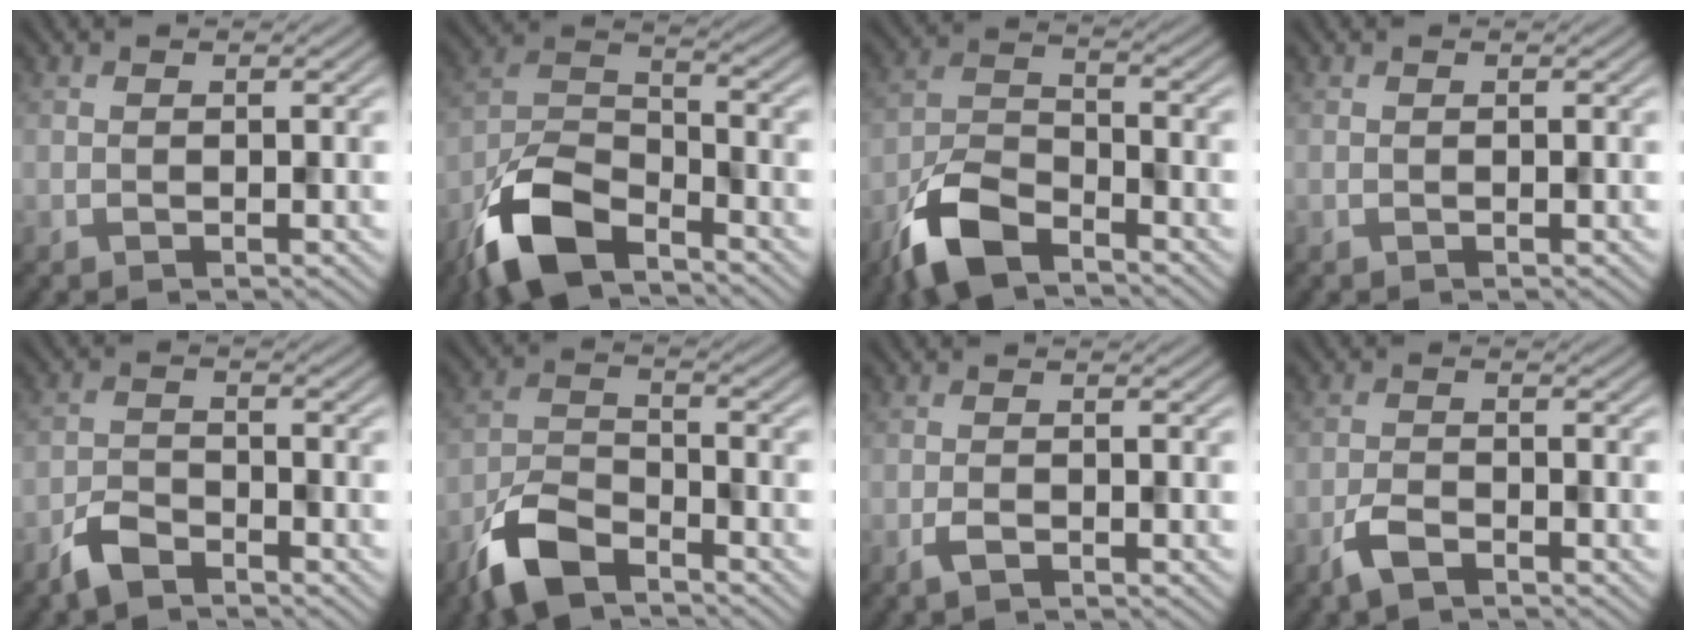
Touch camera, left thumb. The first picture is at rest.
{"total": 11.1, "force": [-7.6, 4.5, 6.7], "torque": [-0.134, -0.007, -0.167]}
{"total": 8.9, "force": [-6.3, 3.6, 5.2], "torque": [-0.104, -0.007, -0.141]}
{"total": 0.0}
{"total": 3.8, "force": [-3.0, 1.6, 1.8], "torque": [-0.036, 0.000, -0.071]}
{"total": 8.0, "force": [-5.7, 3.2, 4.5], "torque": [-0.091, -0.006, -0.130]}
{"total": 1.6, "force": [-1.0, 0.6, 1.1], "torque": [-0.024, -0.002, -0.020]}
{"total": 3.2, "force": [-2.2, 1.2, 1.9], "torque": [-0.042, -0.001, -0.051]}